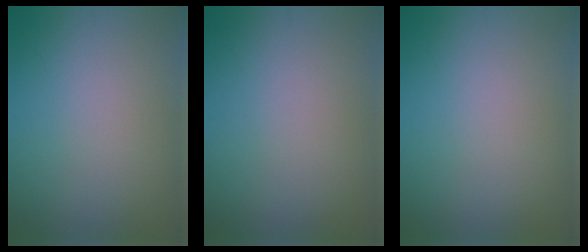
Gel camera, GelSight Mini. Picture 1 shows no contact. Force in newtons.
{"total": 0.0}
{"total": 0.0}